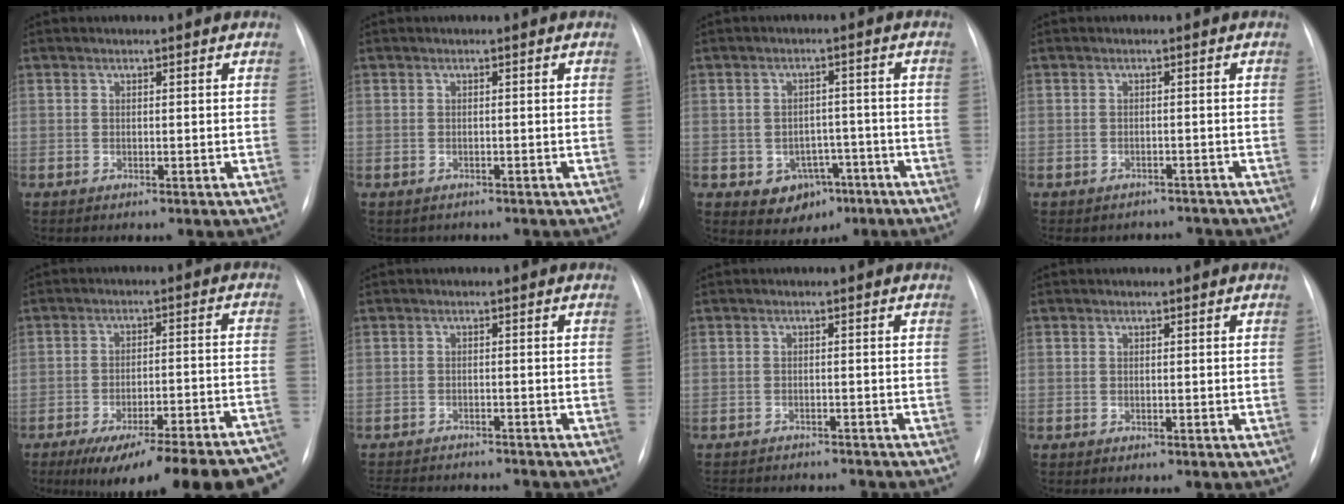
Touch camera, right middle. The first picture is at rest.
{"total": 1.3, "force": [-1.0, 0.7, -0.1], "torque": [-0.004, 0.001, -0.013]}
{"total": 6.4, "force": [-3.0, 4.9, 2.8], "torque": [-0.034, 0.015, -0.031]}
{"total": 5.5, "force": [-4.9, 2.5, -0.4], "torque": [0.009, 0.014, -0.055]}
{"total": 24.6, "force": [-20.2, 3.0, 13.7], "torque": [-0.123, -0.003, -0.270]}
{"total": 11.7, "force": [-10.9, 2.4, 3.5], "torque": [-0.068, 0.000, -0.145]}
{"total": 10.1, "force": [-9.4, 2.4, 2.8], "torque": [-0.051, 0.002, -0.119]}
{"total": 0.0}